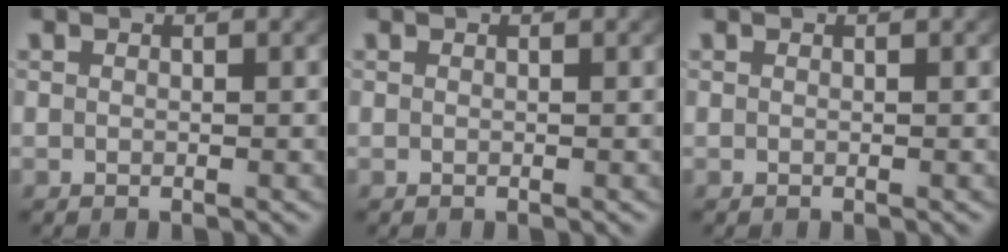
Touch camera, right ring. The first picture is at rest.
{"total": 0.0}
{"total": 0.0}